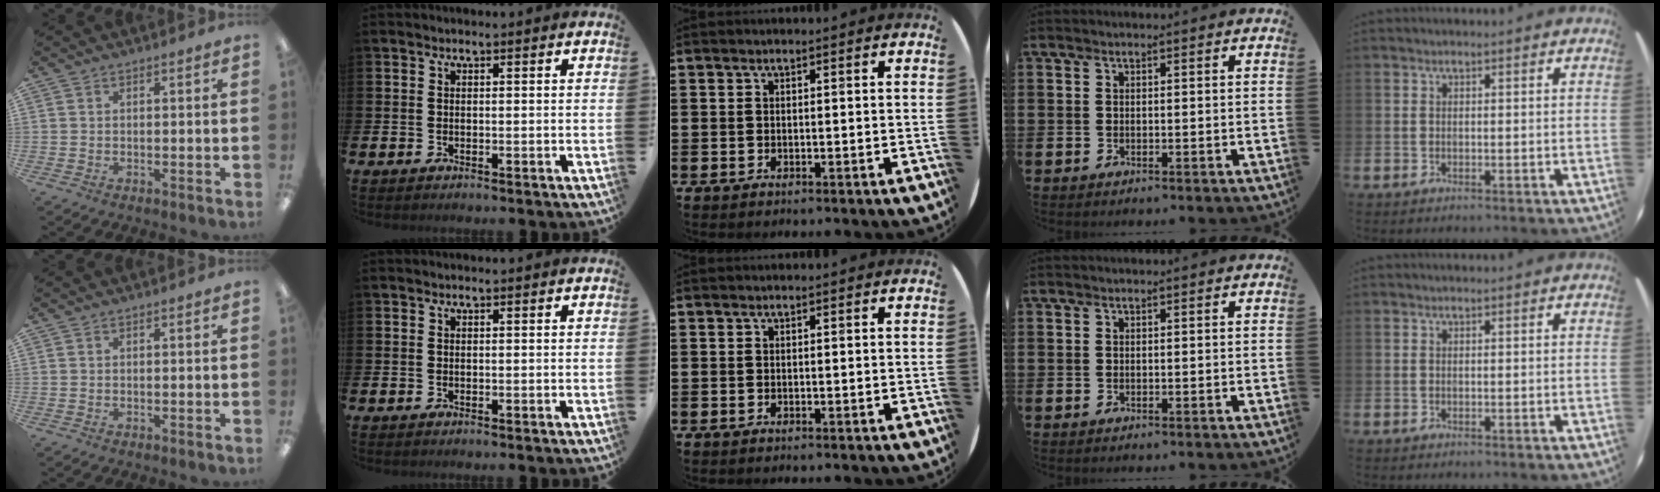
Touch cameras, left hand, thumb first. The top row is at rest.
{}